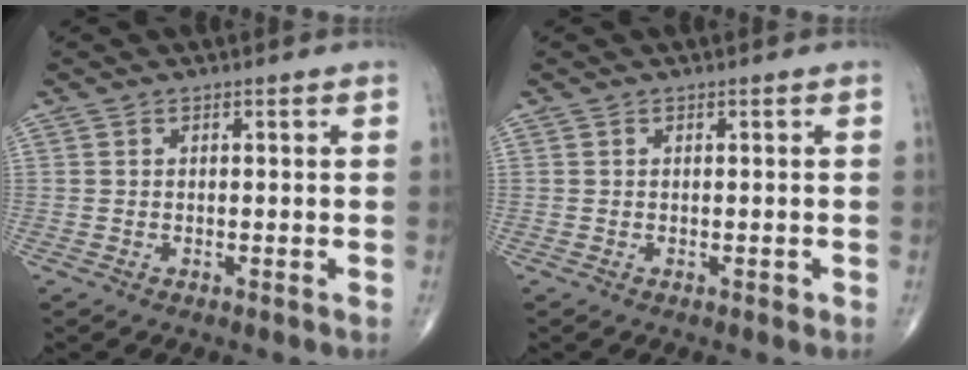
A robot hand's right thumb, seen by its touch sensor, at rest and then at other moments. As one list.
[{"total": 0.5, "force": [-0.1, 0.4, 0.4], "torque": [-0.001, 0.000, -0.002]}]